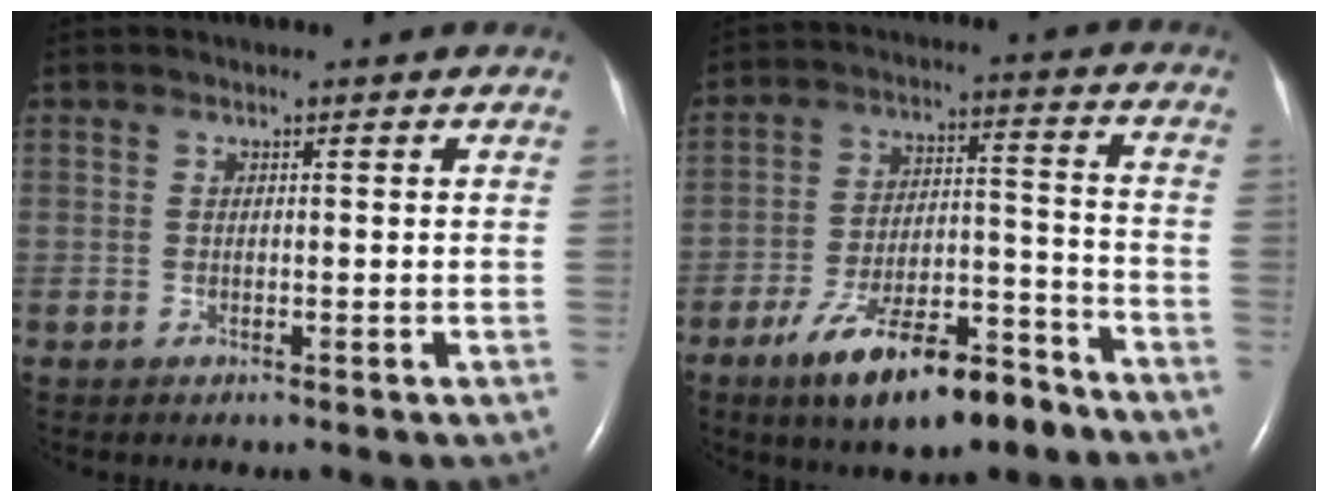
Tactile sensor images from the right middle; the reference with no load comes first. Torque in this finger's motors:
{"motor_torque": [1.57, -0.57, 0.32, 0.18]}